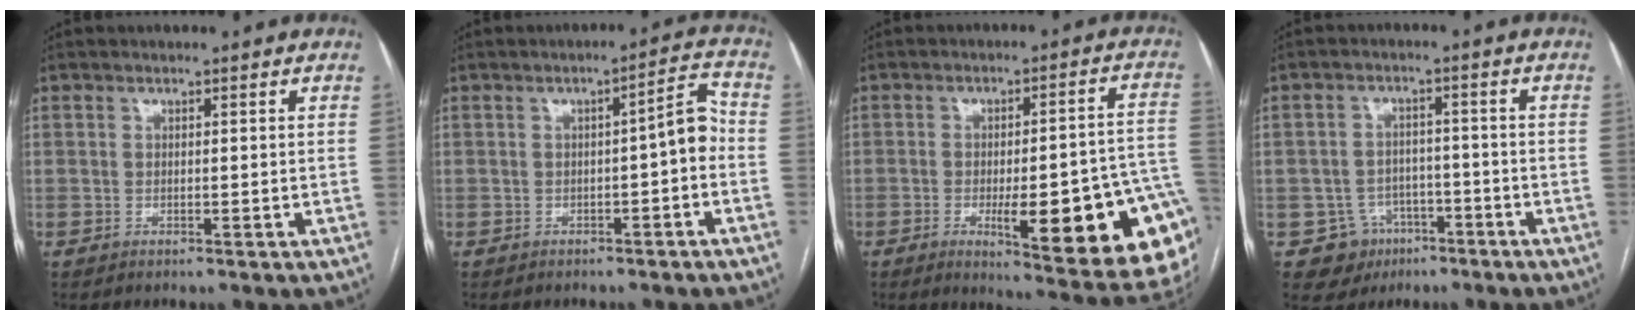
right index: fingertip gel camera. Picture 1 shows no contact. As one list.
[{"total": 4.9, "force": [-1.0, 1.0, 4.7], "torque": [-0.062, 0.024, -0.013]}, {"total": 22.4, "force": [-7.0, 4.0, 20.9], "torque": [-0.171, 0.007, -0.074]}, {"total": 6.8, "force": [-3.2, 5.9, 0.7], "torque": [-0.009, 0.011, -0.039]}]